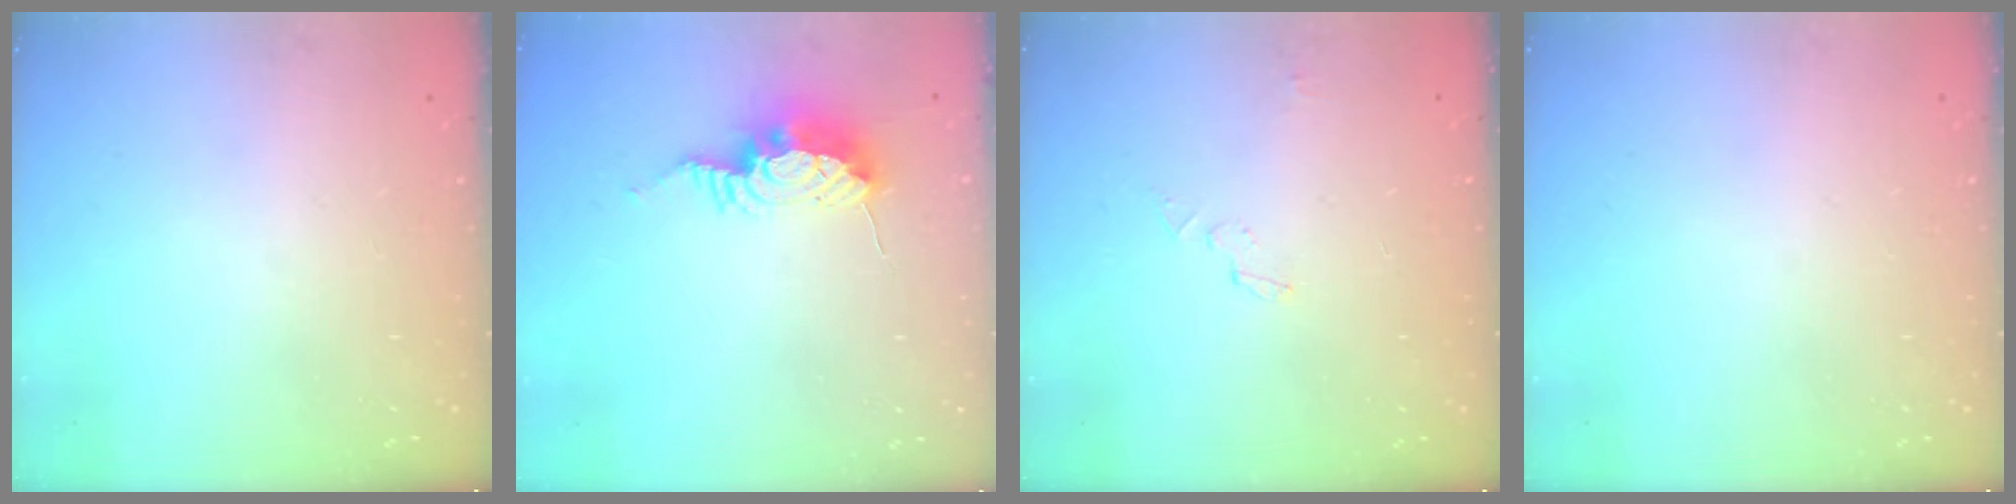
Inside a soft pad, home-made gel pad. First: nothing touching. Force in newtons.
{"total": 9.6, "press": 9.6, "slide": 0.7}
{"total": 3.1, "press": 3.1, "slide": 0.2}
{"total": 0.0}